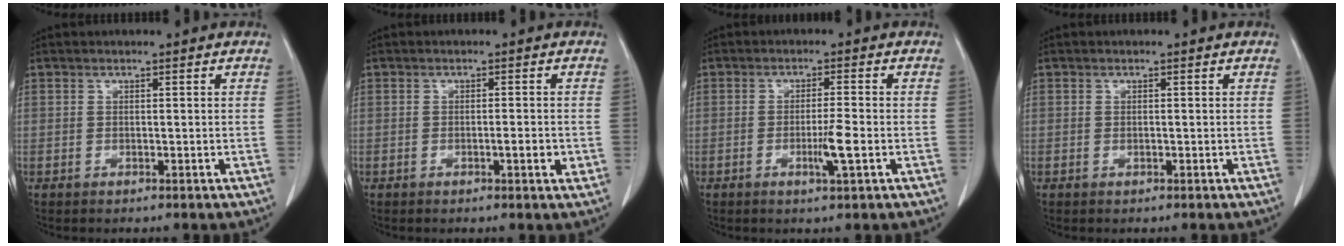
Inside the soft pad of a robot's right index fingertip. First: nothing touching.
{"total": 2.2, "force": [-0.6, 0.3, 2.1], "torque": [-0.033, -0.001, -0.010]}
{"total": 4.1, "force": [-1.2, -0.2, 3.9], "torque": [-0.067, -0.007, -0.021]}
{"total": 0.0}